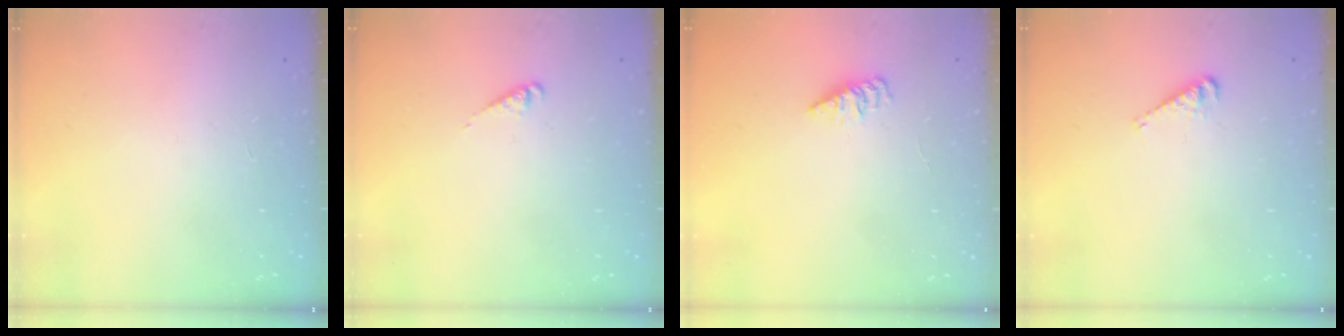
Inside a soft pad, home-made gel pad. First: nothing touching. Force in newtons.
{"total": 2.1, "press": 2.1, "slide": 0.4}
{"total": 2.4, "press": 2.4, "slide": 0.3}
{"total": 4.3, "press": 4.3, "slide": 0.6}